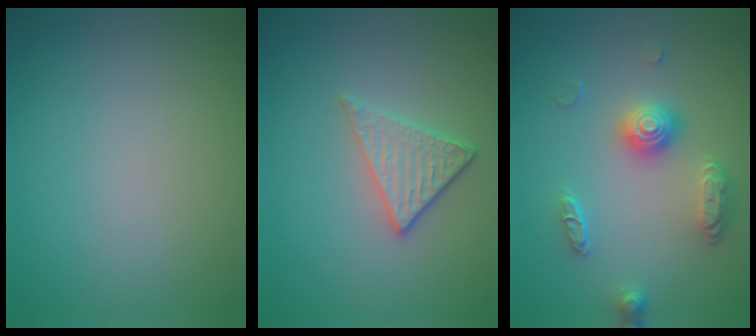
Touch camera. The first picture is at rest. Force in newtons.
{"total": 2.9, "press": 2.6, "slide": 1.3}
{"total": 3.4, "press": 3.0, "slide": 1.6}